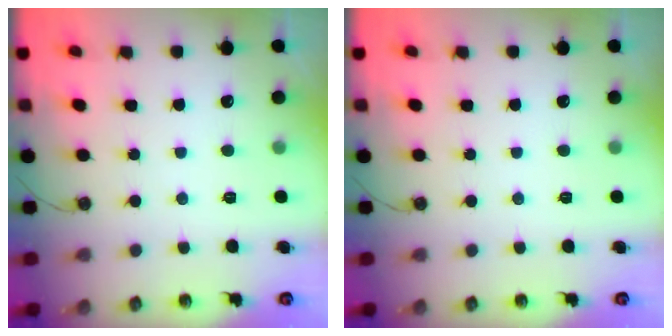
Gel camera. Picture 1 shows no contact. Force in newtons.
{"total": 0.0}